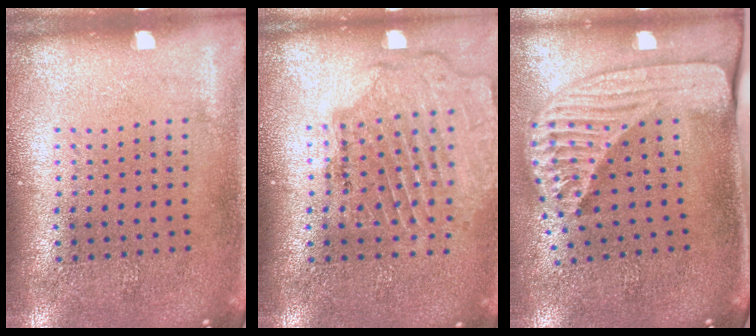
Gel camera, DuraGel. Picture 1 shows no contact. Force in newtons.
{"total": 1.6, "press": 1.6, "slide": 0.3}
{"total": 2.4, "press": 1.7, "slide": 1.7}